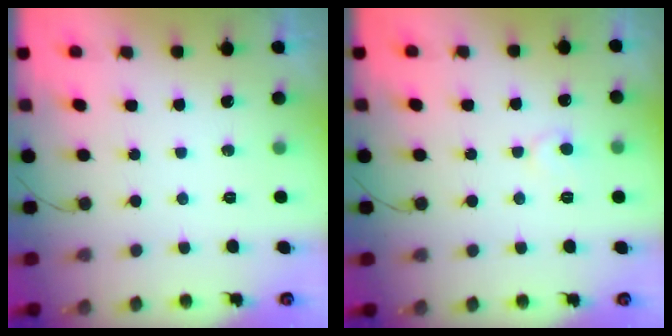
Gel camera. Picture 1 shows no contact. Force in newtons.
{"total": 5.5, "press": 5.5, "slide": 0.5}